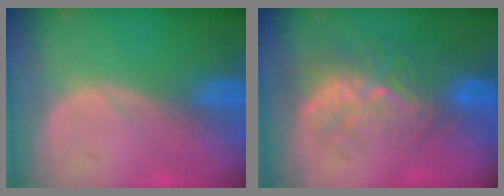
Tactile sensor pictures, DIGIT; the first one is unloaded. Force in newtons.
{"total": 9.1, "press": 8.5, "slide": 3.4}